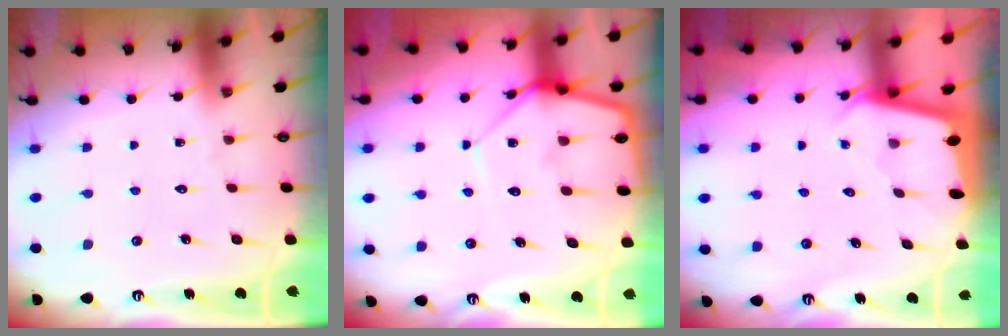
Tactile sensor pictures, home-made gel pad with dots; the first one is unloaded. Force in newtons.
{"total": 9.5, "press": 9.4, "slide": 0.9}
{"total": 1.8, "press": 1.8, "slide": 0.1}